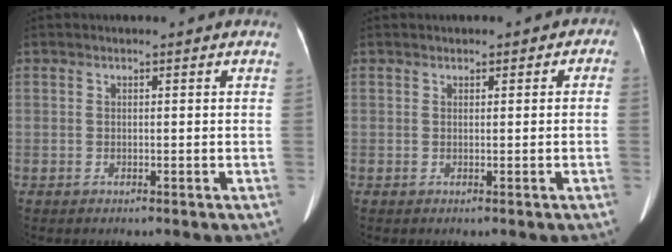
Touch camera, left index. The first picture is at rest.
{"total": 1.5, "force": [0.1, 1.2, 1.0], "torque": [-0.007, -0.003, -0.001]}